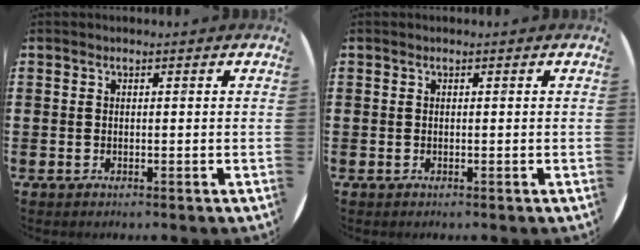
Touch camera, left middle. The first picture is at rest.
{"total": 0.0}